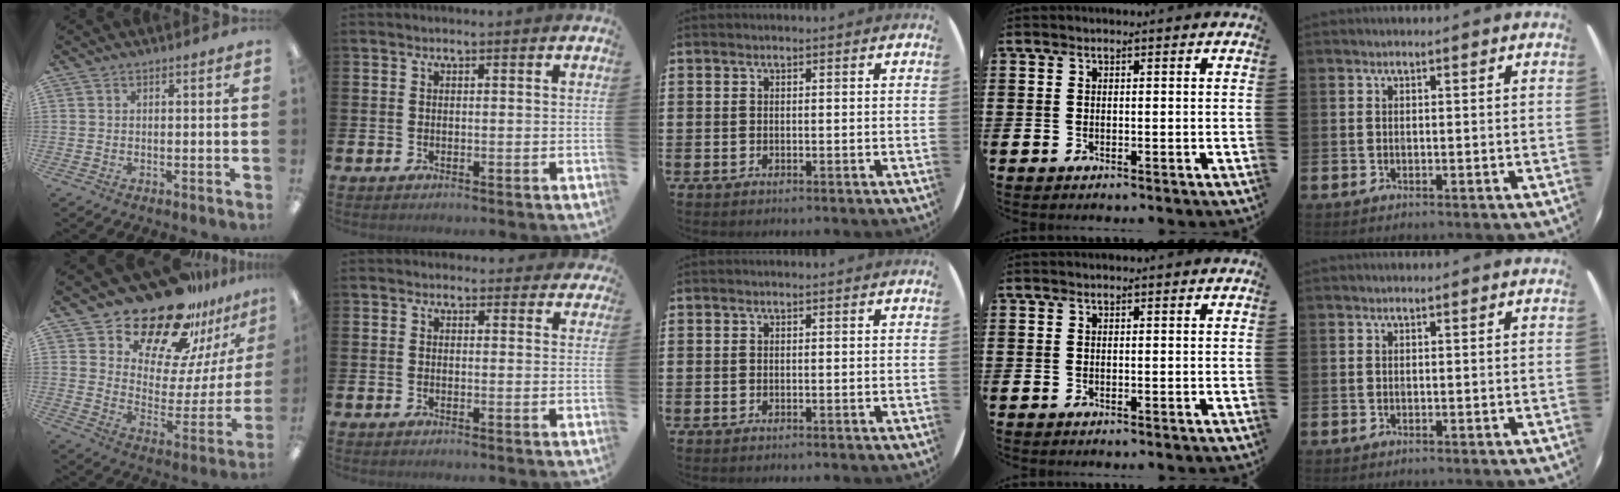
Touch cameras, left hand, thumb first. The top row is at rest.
{"thumb": {"total": 23.7, "force": [19.5, 9.8, 9.4], "torque": [-0.151, -0.139, 0.342]}, "index": {"total": 1.6, "force": [1.3, 0.9, 0.1], "torque": [0.002, 0.003, 0.021]}}